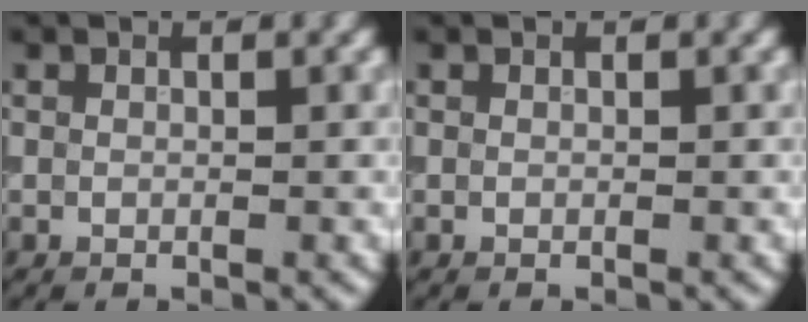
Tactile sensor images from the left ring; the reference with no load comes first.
{"total": 0.0}